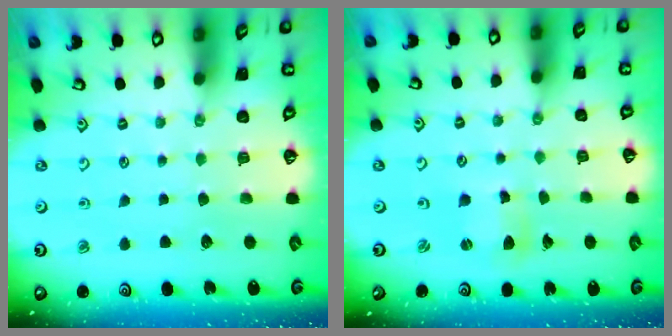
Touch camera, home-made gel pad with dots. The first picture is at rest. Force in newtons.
{"total": 4.0, "press": 4.0, "slide": 0.5}